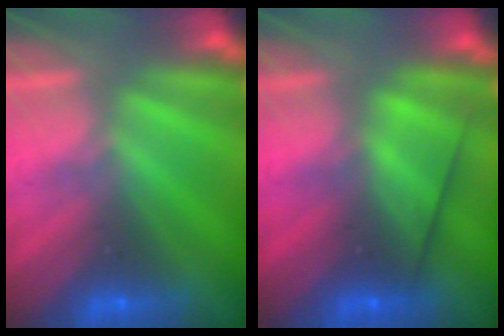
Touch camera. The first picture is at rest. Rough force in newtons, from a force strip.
{"total": 2.7}